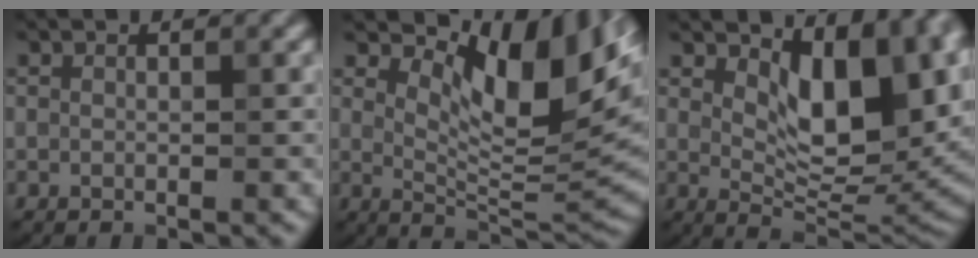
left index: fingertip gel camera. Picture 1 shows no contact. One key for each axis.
{"total": 10.7, "fx": 4.7, "fy": 4.1, "fz": 8.7, "tx": -0.125, "ty": -0.005, "tz": 0.087}
{"total": 11.2, "fx": 3.7, "fy": 5.5, "fz": 9.0, "tx": -0.128, "ty": -0.012, "tz": 0.067}